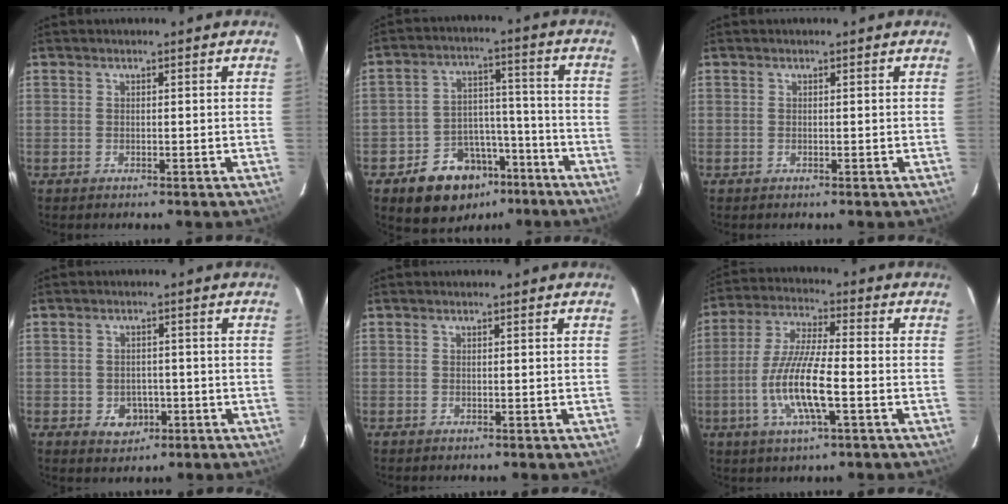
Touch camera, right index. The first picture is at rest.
{"total": 13.2, "force": [-8.2, 9.1, 5.0], "torque": [-0.098, 0.037, -0.105]}
{"total": 0.0}
{"total": 4.5, "force": [-1.5, 3.8, 1.9], "torque": [-0.044, 0.007, -0.006]}
{"total": 0.0}
{"total": 12.5, "force": [-3.7, 2.1, 11.8], "torque": [-0.243, -0.005, -0.068]}